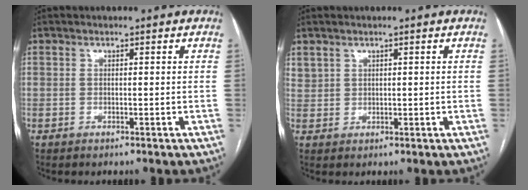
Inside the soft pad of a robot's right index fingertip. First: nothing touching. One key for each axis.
{"total": 2.3, "fx": 1.5, "fy": 1.7, "fz": 0.5, "tx": -0.009, "ty": 0.006, "tz": 0.036}